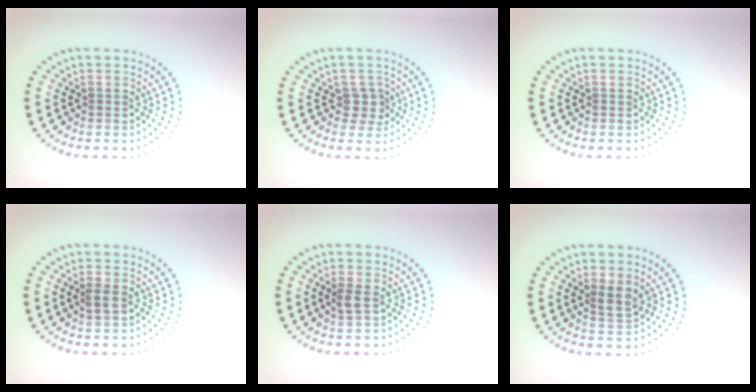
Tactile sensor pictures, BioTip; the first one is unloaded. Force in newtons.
{"total": 1.8, "press": 1.5, "slide": 1.0}
{"total": 0.0}
{"total": 1.4, "press": 1.4, "slide": 0.2}
{"total": 1.2, "press": 1.2, "slide": 0.3}
{"total": 2.2, "press": 2.0, "slide": 0.9}